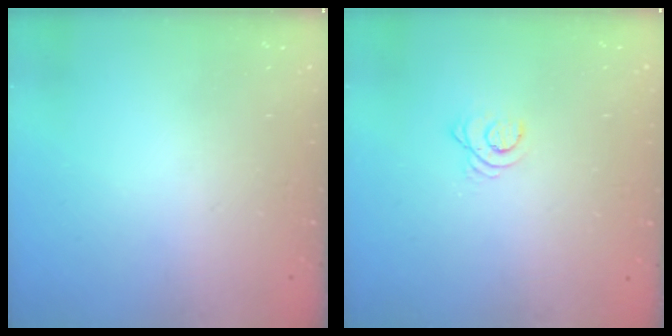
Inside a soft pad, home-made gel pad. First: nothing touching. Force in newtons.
{"total": 2.9, "press": 2.9, "slide": 0.3}